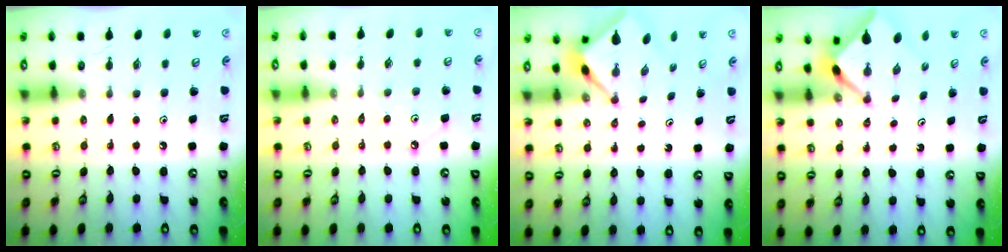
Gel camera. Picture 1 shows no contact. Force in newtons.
{"total": 1.7, "press": 1.6, "slide": 0.3}
{"total": 2.6, "press": 2.6, "slide": 0.1}
{"total": 2.6, "press": 2.5, "slide": 0.3}